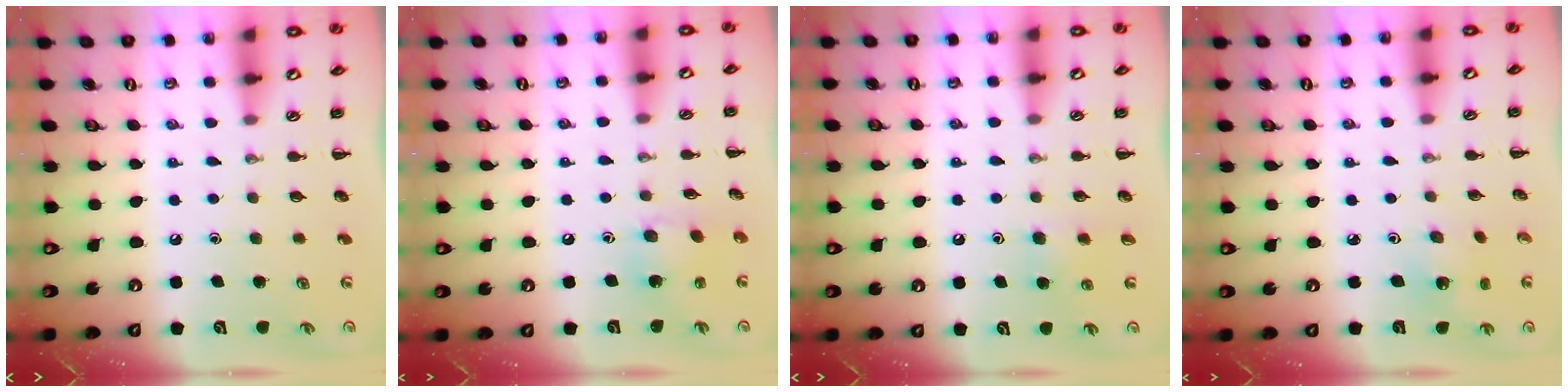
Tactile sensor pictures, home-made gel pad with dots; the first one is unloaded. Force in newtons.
{"total": 5.6, "press": 5.6, "slide": 0.7}
{"total": 5.4, "press": 5.1, "slide": 1.6}
{"total": 2.1, "press": 2.0, "slide": 0.7}